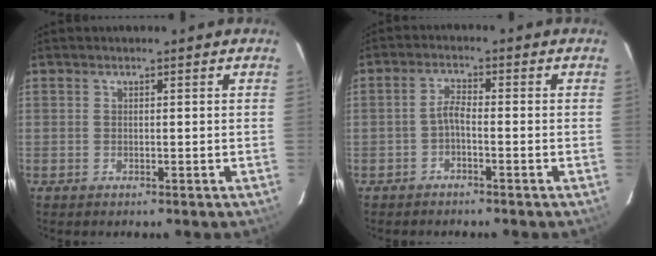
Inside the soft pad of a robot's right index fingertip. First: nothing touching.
{"total": 2.2, "force": [-1.3, 0.4, 1.7], "torque": [-0.041, 0.009, -0.028]}